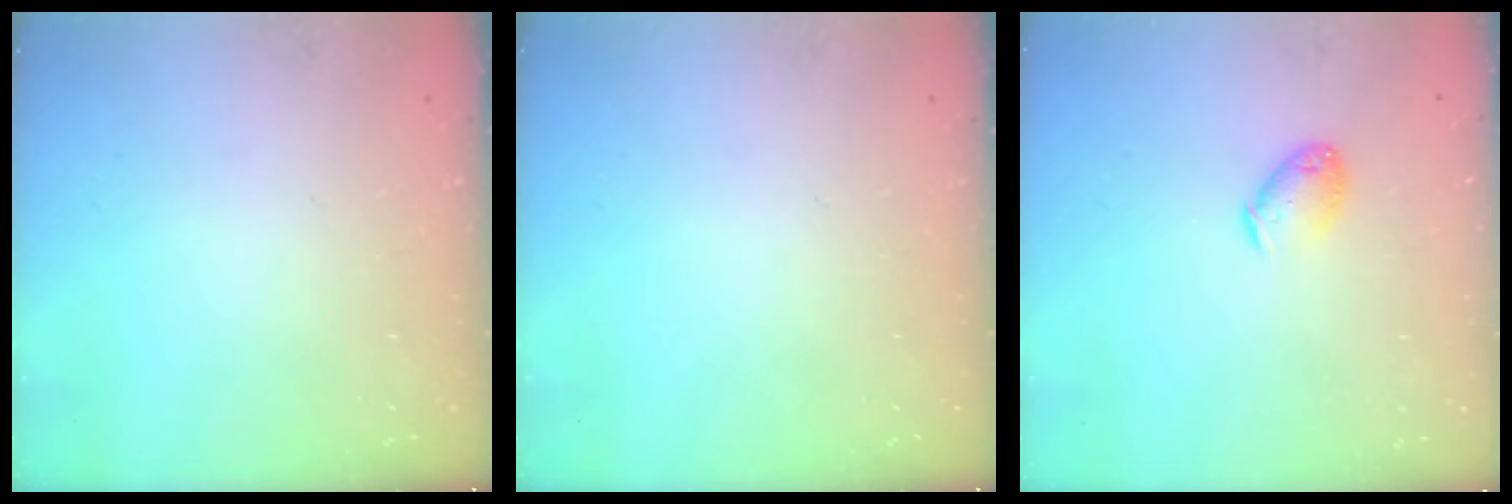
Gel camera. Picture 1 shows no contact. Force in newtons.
{"total": 0.0}
{"total": 7.8, "press": 7.7, "slide": 1.0}